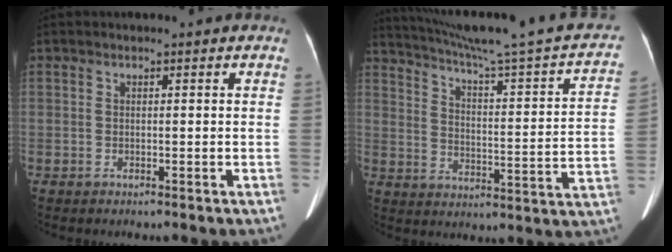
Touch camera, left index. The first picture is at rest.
{"total": 24.3, "force": [20.9, 0.6, 12.4], "torque": [-0.186, -0.036, 0.269]}